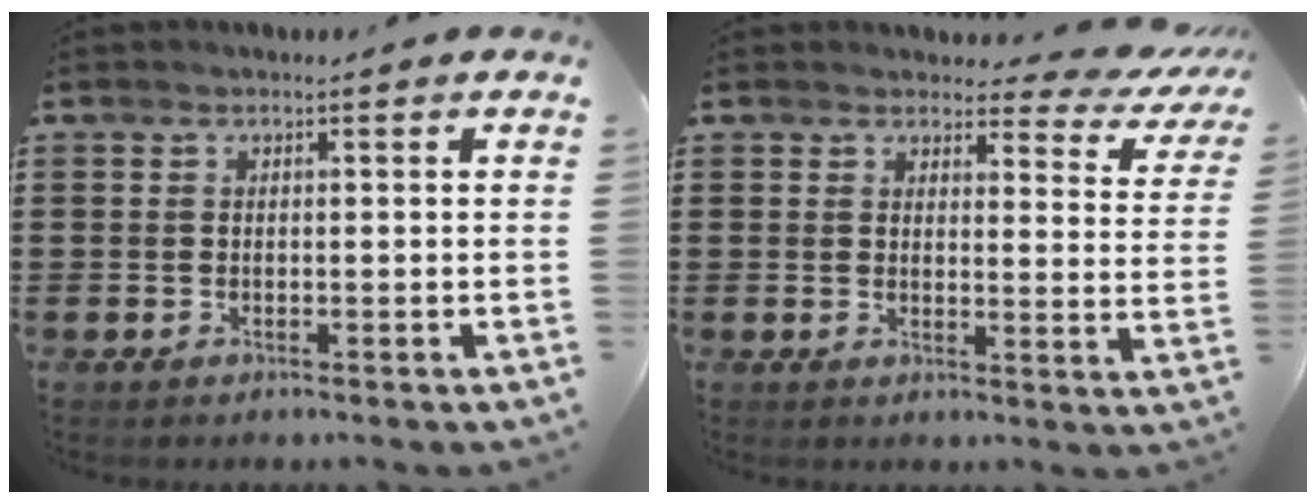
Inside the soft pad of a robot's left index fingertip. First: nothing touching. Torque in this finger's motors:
{"motor_torque": [1.15, -0.98, 0.19, 0.05]}